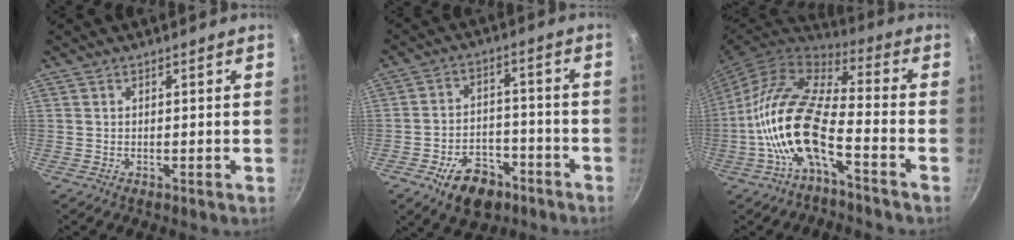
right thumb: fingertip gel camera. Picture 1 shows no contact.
{"total": 10.8, "force": [-6.3, 6.7, 5.7], "torque": [-0.066, 0.044, -0.094]}
{"total": 16.4, "force": [-5.5, 6.4, 14.0], "torque": [-0.273, 0.045, -0.120]}